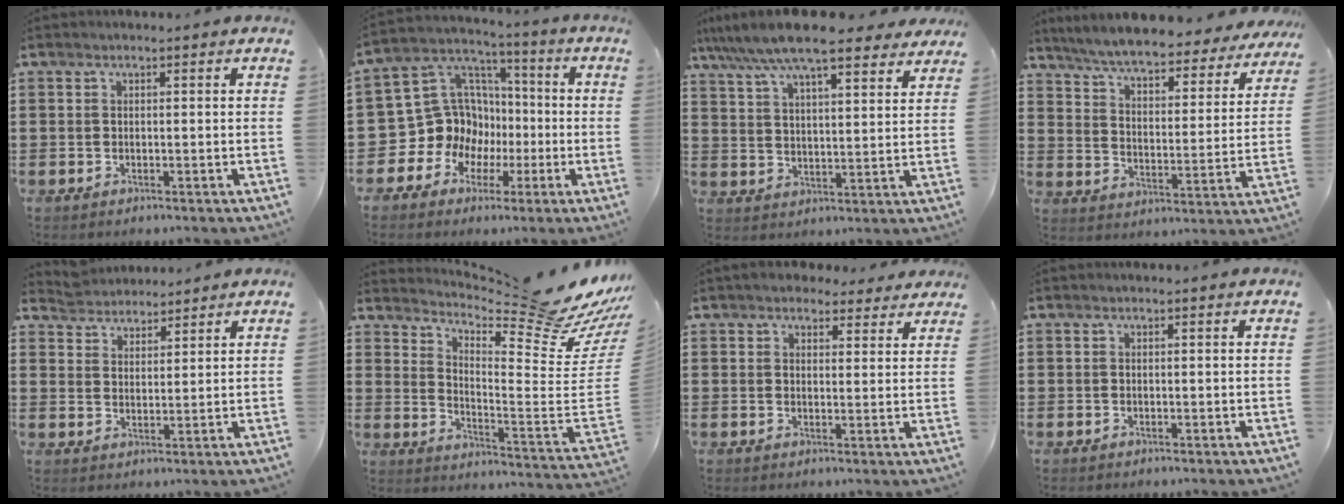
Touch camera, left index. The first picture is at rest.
{"total": 12.4, "force": [-1.2, 11.8, 3.7], "torque": [-0.121, -0.015, -0.010]}
{"total": 9.4, "force": [8.1, 1.6, 4.5], "torque": [-0.115, -0.025, 0.144]}
{"total": 6.4, "force": [6.0, 0.2, 2.1], "torque": [-0.068, -0.040, 0.102]}
{"total": 4.1, "force": [3.8, 1.3, -0.4], "torque": [-0.011, -0.010, 0.072]}
{"total": 10.8, "force": [9.4, 0.8, 5.2], "torque": [-0.094, -0.095, 0.148]}
{"total": 3.8, "force": [3.4, 1.5, 0.8], "torque": [-0.017, -0.006, 0.061]}
{"total": 0.0}